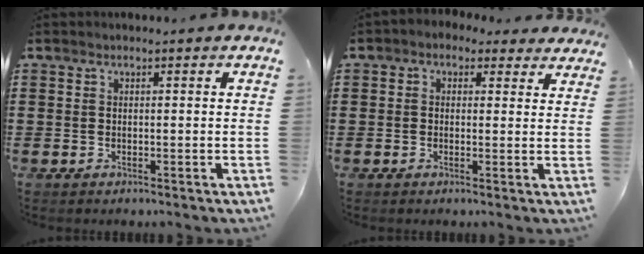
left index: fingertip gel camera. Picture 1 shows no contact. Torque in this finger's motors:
{"motor_torque": [2.14, 0.00, 0.87, 0.09]}